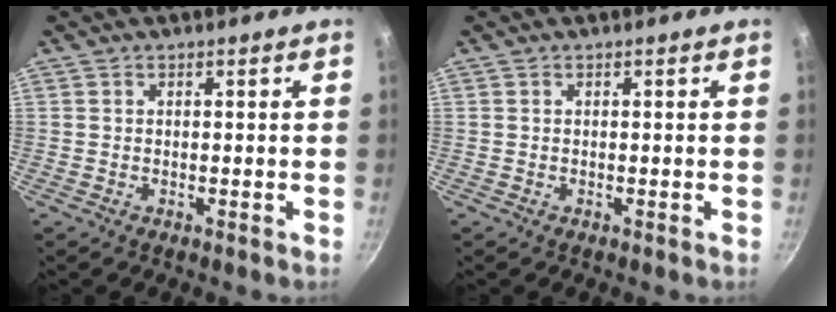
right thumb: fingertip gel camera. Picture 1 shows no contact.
{"total": 0.0}